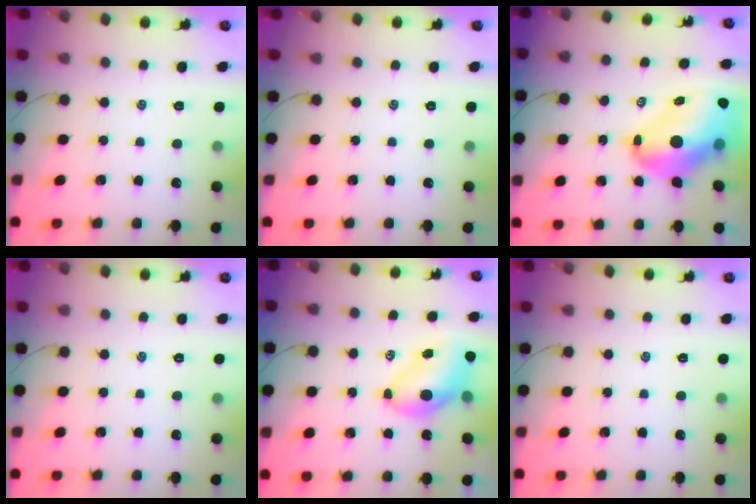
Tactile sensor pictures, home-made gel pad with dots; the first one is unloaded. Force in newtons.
{"total": 0.0}
{"total": 15.2, "press": 14.6, "slide": 4.3}
{"total": 0.0}
{"total": 7.4, "press": 7.4, "slide": 1.0}
{"total": 0.0}